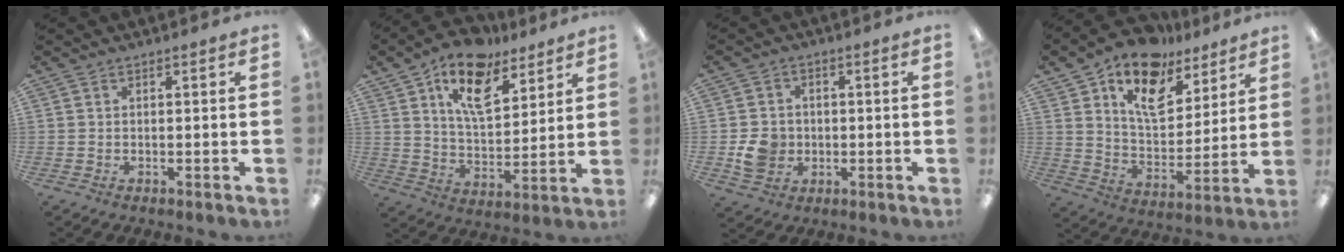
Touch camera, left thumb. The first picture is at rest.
{"total": 15.4, "force": [9.8, 7.6, 9.1], "torque": [-0.145, -0.044, 0.171]}
{"total": 6.7, "force": [-1.3, 6.0, 2.7], "torque": [-0.046, 0.009, -0.020]}
{"total": 16.3, "force": [11.1, 9.0, 7.8], "torque": [-0.130, -0.066, 0.196]}